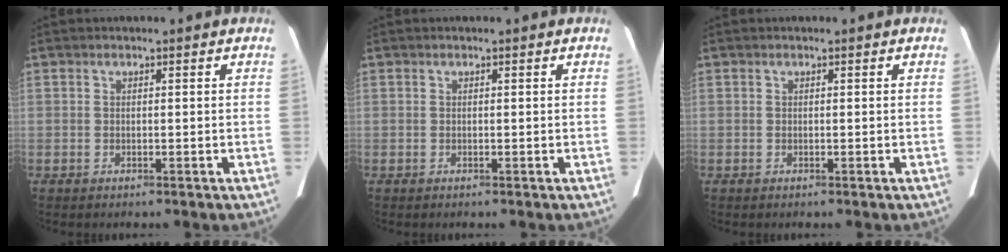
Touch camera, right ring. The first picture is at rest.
{"total": 0.0}
{"total": 0.0}